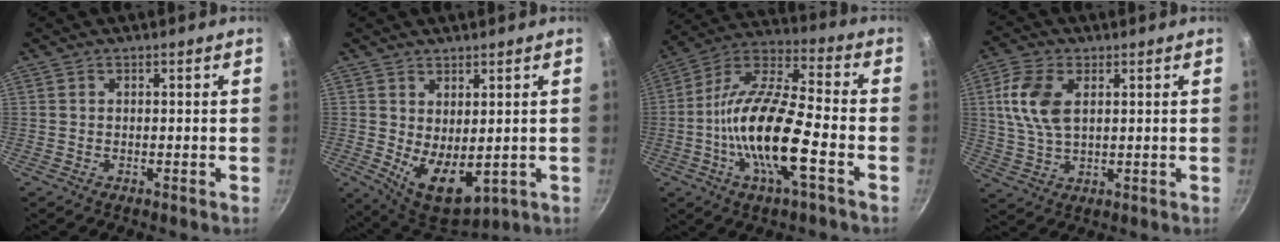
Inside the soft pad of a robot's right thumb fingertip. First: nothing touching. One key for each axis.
{"total": 9.5, "fx": 0.3, "fy": 5.2, "fz": 7.9, "tx": -0.099, "ty": -0.026, "tz": 0.027}
{"total": 18.6, "fx": -5.2, "fy": 5.8, "fz": 16.9, "tx": -0.319, "ty": 0.034, "tz": -0.117}
{"total": 9.5, "fx": 2.4, "fy": 5.5, "fz": 7.3, "tx": -0.143, "ty": -0.001, "tz": 0.046}